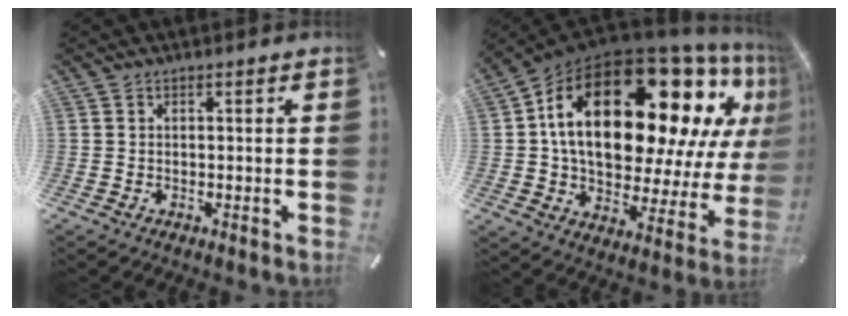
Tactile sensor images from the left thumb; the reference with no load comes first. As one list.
[{"total": 32.1, "force": [11.5, 17.4, 24.5], "torque": [-0.408, -0.072, 0.202]}]